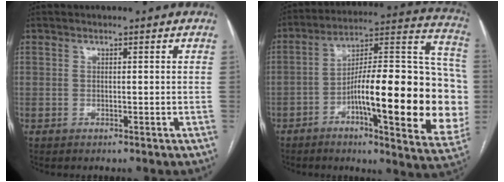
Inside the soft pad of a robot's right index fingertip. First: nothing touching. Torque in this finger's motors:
{"motor_torque": [1.49, -0.65, 1.05, 0.21]}